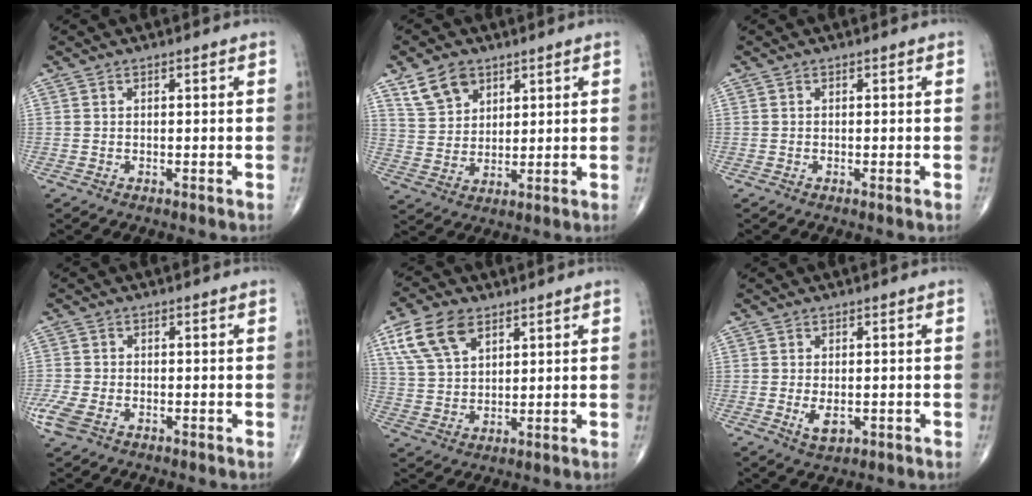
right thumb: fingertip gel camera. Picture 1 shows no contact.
{"total": 7.6, "force": [4.7, 5.0, 3.4], "torque": [-0.045, -0.021, 0.096]}
{"total": 0.6, "force": [-0.1, 0.0, 0.5], "torque": [-0.010, -0.001, -0.002]}
{"total": 4.9, "force": [-2.4, 2.8, 3.2], "torque": [-0.087, 0.001, -0.046]}
{"total": 10.6, "force": [5.6, 6.1, 6.7], "torque": [-0.123, -0.011, 0.113]}
{"total": 3.5, "force": [-0.7, 1.9, 2.8], "torque": [-0.046, -0.006, -0.007]}